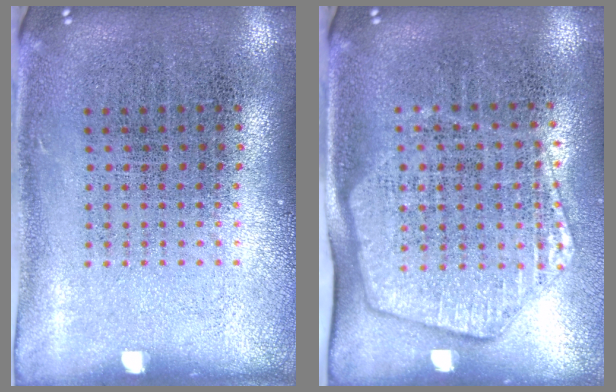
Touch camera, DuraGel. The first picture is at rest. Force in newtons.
{"total": 1.8, "press": 1.5, "slide": 0.9}